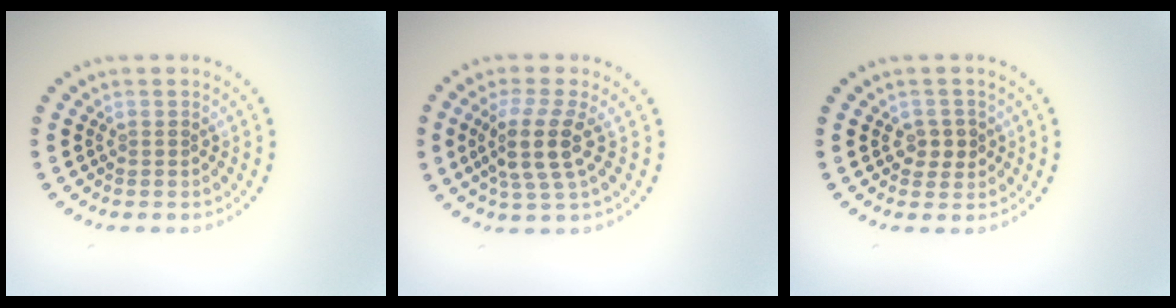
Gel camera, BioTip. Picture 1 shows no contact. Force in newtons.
{"total": 4.0, "press": 3.1, "slide": 2.5}
{"total": 1.9, "press": 1.8, "slide": 0.5}